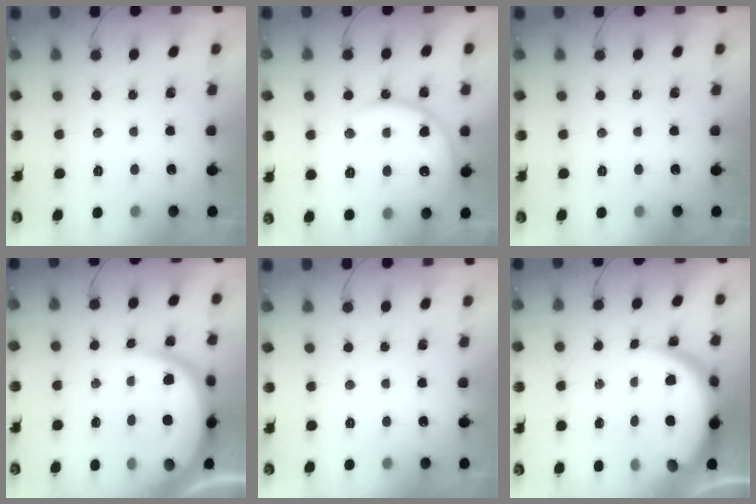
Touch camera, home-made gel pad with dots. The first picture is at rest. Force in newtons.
{"total": 16.1, "press": 16.1, "slide": 1.3}
{"total": 0.0}
{"total": 11.6, "press": 11.6, "slide": 1.2}
{"total": 0.0}
{"total": 9.4, "press": 9.4, "slide": 0.5}